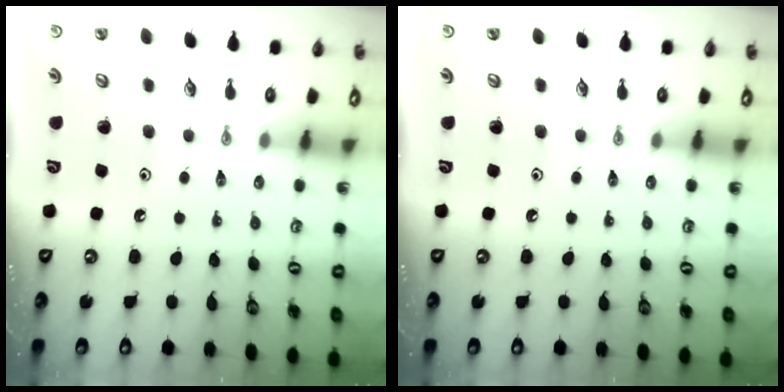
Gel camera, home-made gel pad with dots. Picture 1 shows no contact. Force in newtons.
{"total": 0.0}